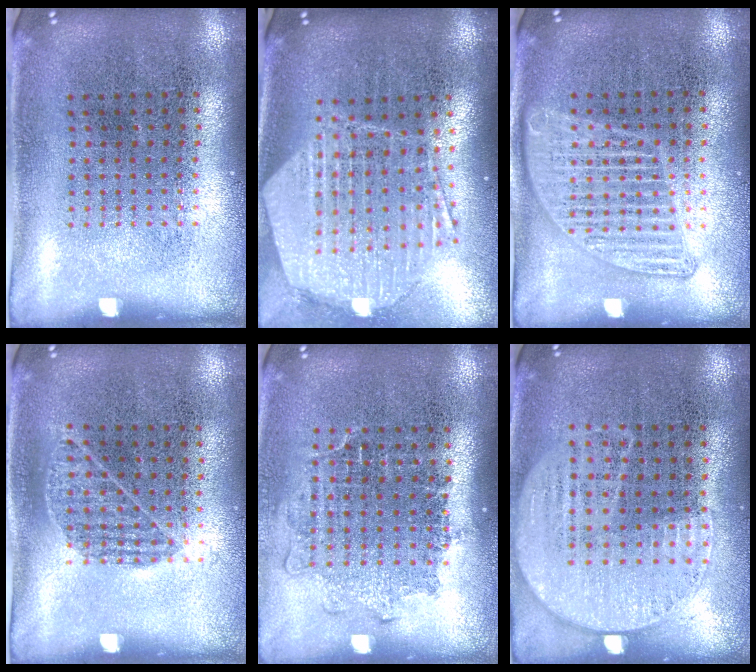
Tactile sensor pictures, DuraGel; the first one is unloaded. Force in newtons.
{"total": 2.2, "press": 1.9, "slide": 1.1}
{"total": 1.3, "press": 1.3, "slide": 0.2}
{"total": 0.8, "press": 0.6, "slide": 0.5}
{"total": 1.2, "press": 1.1, "slide": 0.5}
{"total": 1.2, "press": 1.0, "slide": 0.6}